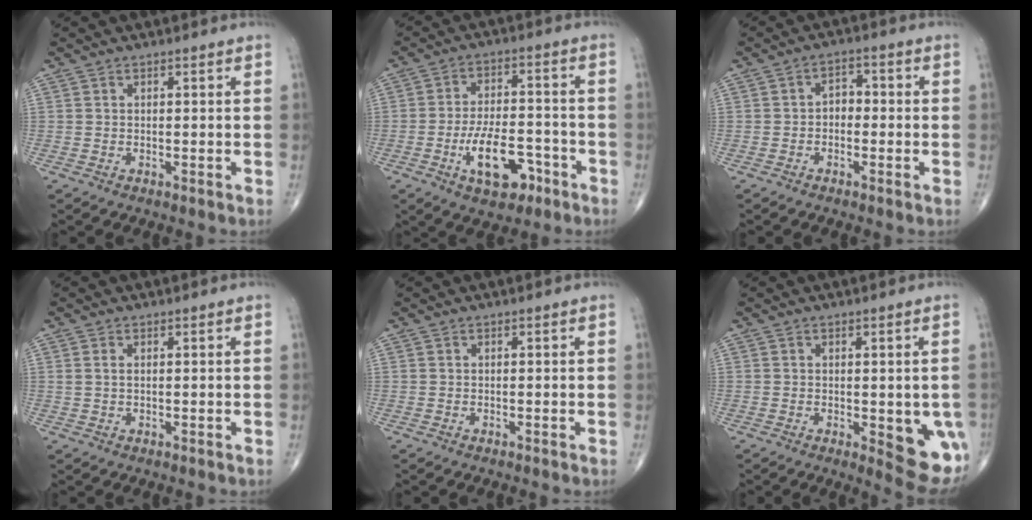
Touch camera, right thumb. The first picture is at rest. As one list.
[{"total": 11.1, "force": [-4.9, 5.6, 8.2], "torque": [-0.125, 0.028, -0.078]}, {"total": 3.3, "force": [-0.9, 2.4, 2.1], "torque": [-0.015, 0.021, -0.026]}, {"total": 1.0, "force": [0.3, 0.4, 0.8], "torque": [-0.023, 0.003, 0.008]}, {"total": 0.0}, {"total": 8.7, "force": [-2.1, 3.5, 7.7], "torque": [-0.064, -0.013, -0.021]}]